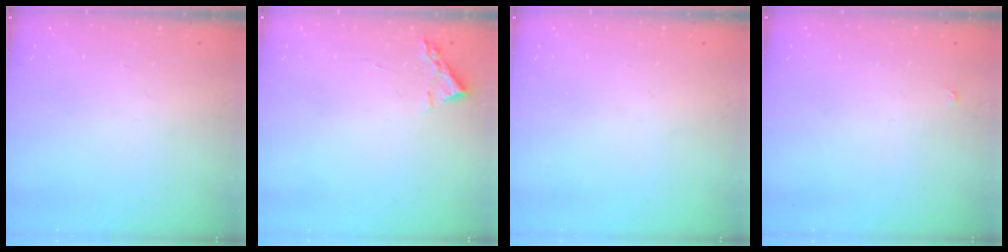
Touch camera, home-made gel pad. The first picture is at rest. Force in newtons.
{"total": 2.2, "press": 2.2, "slide": 0.3}
{"total": 0.0}
{"total": 2.8, "press": 2.8, "slide": 0.4}